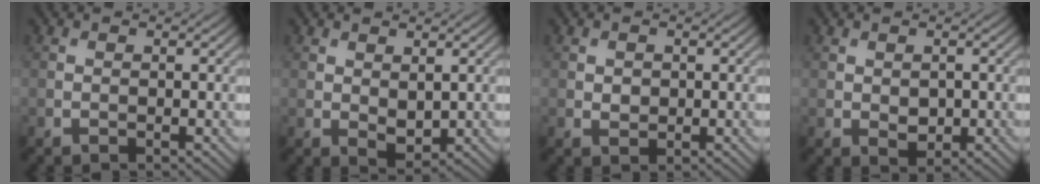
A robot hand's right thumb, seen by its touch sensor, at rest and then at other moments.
{"total": 2.3, "force": [0.7, 1.3, 1.8], "torque": [-0.034, -0.009, 0.019]}
{"total": 1.2, "force": [0.3, 1.1, 0.5], "torque": [-0.014, -0.004, 0.007]}
{"total": 2.0, "force": [0.0, 1.4, 1.5], "torque": [-0.028, -0.006, 0.006]}